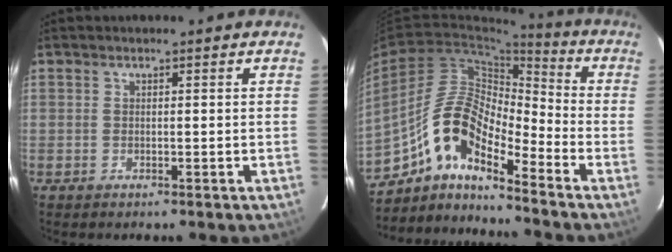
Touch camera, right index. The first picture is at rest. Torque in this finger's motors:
{"motor_torque": [1.09, -1.04, 0.73, 0.20]}